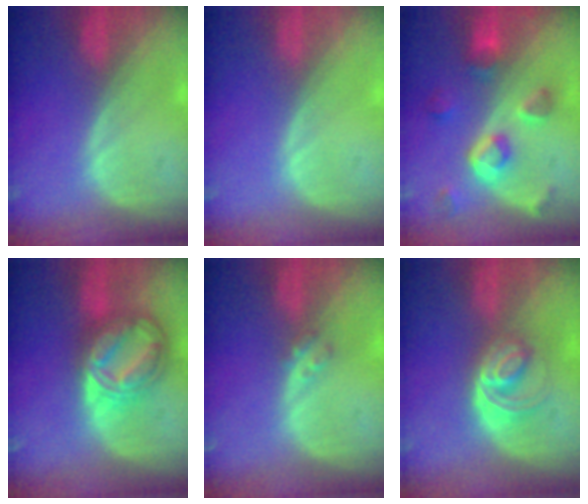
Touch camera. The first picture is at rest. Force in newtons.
{"total": 0.0}
{"total": 7.8, "press": 7.0, "slide": 3.4}
{"total": 9.2, "press": 9.1, "slide": 0.6}
{"total": 1.8, "press": 1.5, "slide": 0.9}
{"total": 6.3, "press": 5.4, "slide": 3.2}